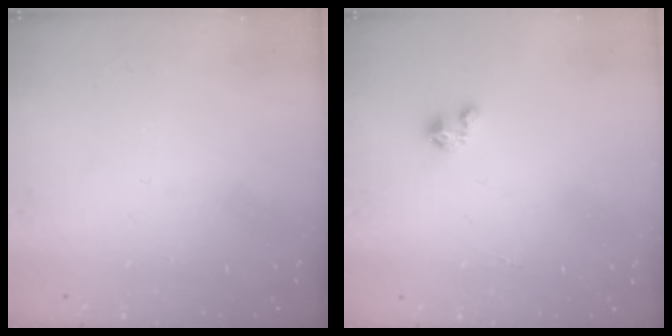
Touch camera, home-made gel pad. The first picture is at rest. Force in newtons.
{"total": 2.1, "press": 2.1, "slide": 0.2}